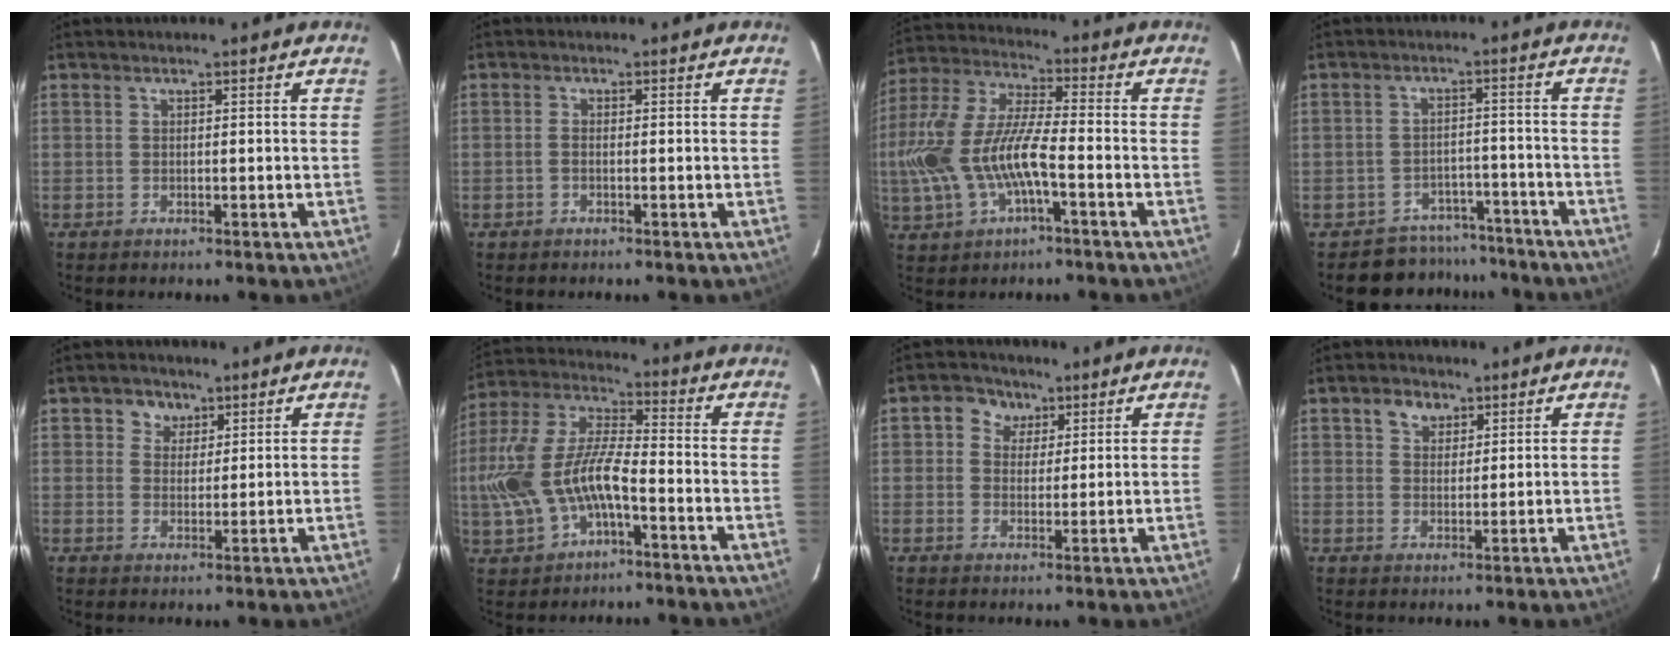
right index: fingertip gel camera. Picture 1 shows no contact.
{"total": 0.8, "force": [-0.4, 0.4, 0.6], "torque": [-0.013, 0.004, -0.009]}
{"total": 15.9, "force": [-4.2, 6.6, 13.9], "torque": [-0.303, 0.003, -0.076]}
{"total": 7.9, "force": [-6.6, 4.4, -0.2], "torque": [0.000, 0.036, -0.085]}
{"total": 3.9, "force": [1.9, 3.4, 0.7], "torque": [0.002, 0.010, 0.032]}
{"total": 14.8, "force": [-4.2, 6.5, 12.6], "torque": [-0.275, 0.006, -0.075]}
{"total": 5.2, "force": [2.1, 4.5, 1.5], "torque": [-0.022, 0.010, 0.028]}
{"total": 3.8, "force": [2.1, 2.9, 1.3], "torque": [-0.015, 0.012, 0.038]}